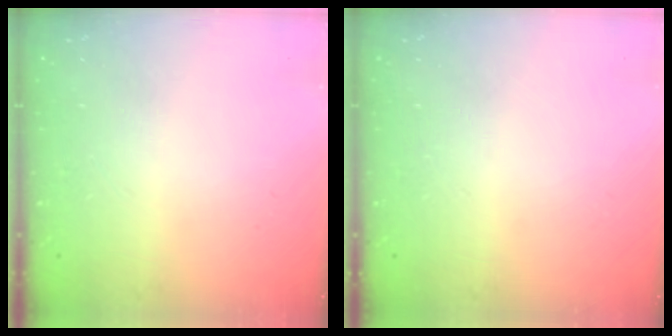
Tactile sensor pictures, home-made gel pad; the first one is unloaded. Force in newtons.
{"total": 0.0}